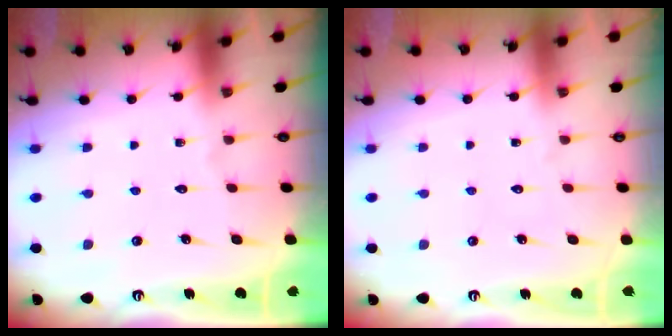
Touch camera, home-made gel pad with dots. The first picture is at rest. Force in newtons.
{"total": 0.0}